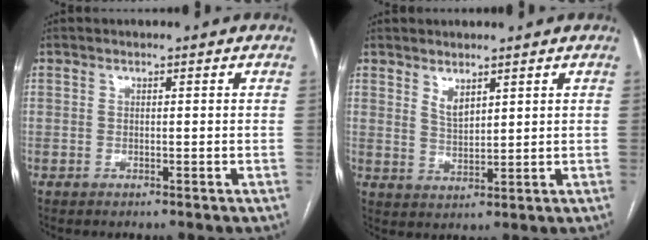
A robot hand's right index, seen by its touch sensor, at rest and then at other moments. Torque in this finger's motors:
{"motor_torque": [0.50, 0.51, 0.13, 0.05]}